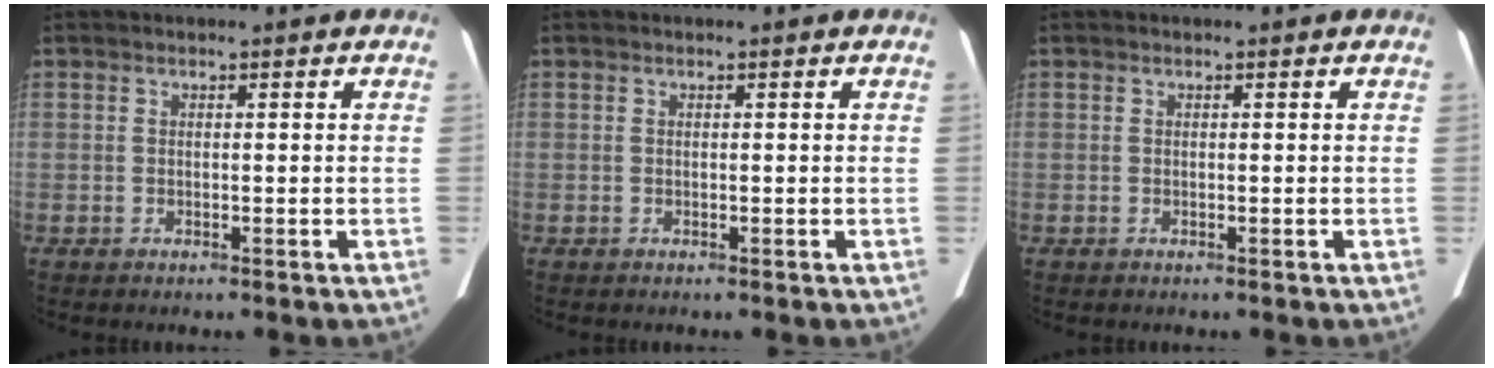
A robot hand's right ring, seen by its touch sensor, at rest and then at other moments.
{"total": 0.0}
{"total": 0.0}